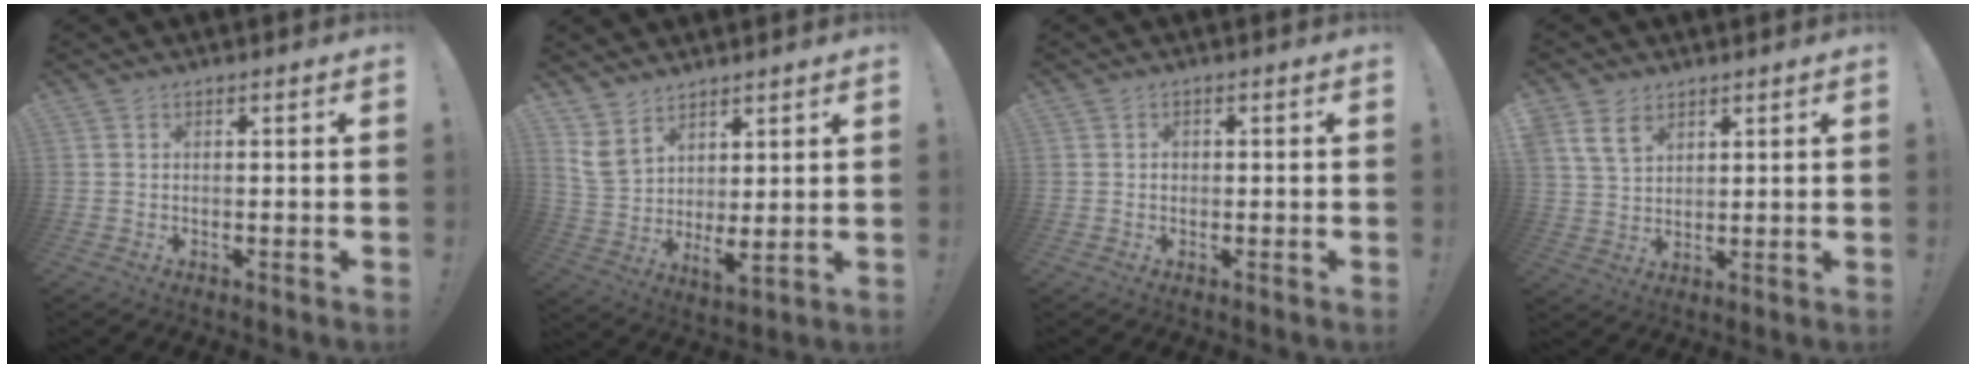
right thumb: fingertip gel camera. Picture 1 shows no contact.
{"total": 7.2, "force": [5.1, 3.2, 3.8], "torque": [-0.082, -0.042, 0.104]}
{"total": 1.1, "force": [-0.1, 1.0, 0.4], "torque": [-0.002, 0.002, -0.004]}
{"total": 8.1, "force": [4.7, 5.5, 3.7], "torque": [-0.066, -0.014, 0.095]}